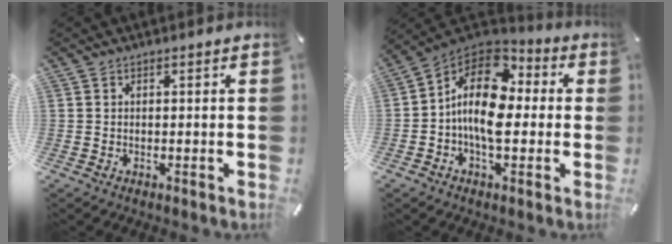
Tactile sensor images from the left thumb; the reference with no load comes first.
{"total": 14.9, "force": [-0.1, 9.5, 11.5], "torque": [-0.219, 0.000, -0.008]}